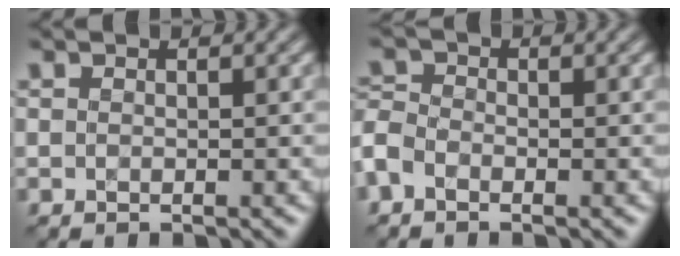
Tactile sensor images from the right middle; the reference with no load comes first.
{"total": 2.2, "force": [-1.4, 1.3, 1.1], "torque": [-0.031, 0.010, -0.038]}